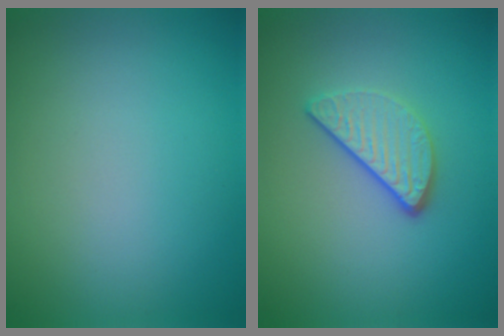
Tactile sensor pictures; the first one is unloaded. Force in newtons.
{"total": 3.0, "press": 2.4, "slide": 1.9}